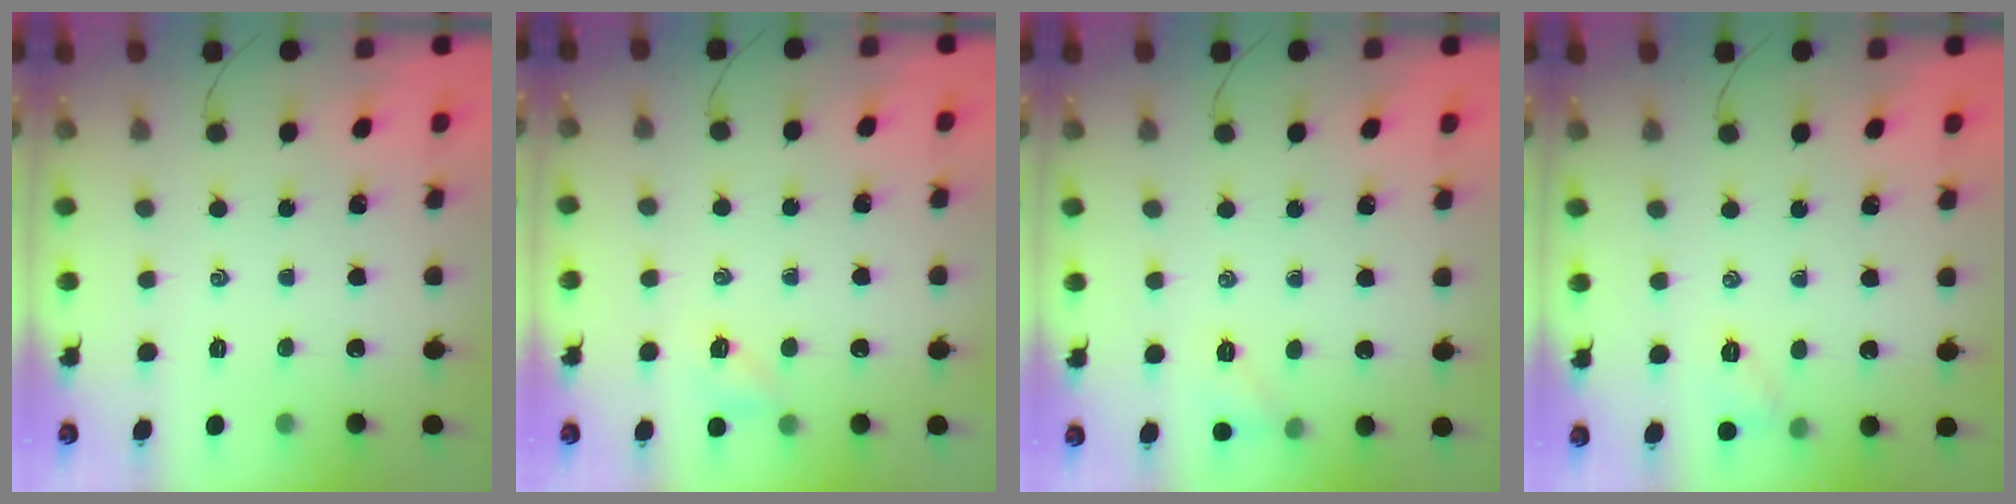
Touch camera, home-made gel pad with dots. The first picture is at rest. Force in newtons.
{"total": 3.7, "press": 3.5, "slide": 1.3}
{"total": 5.9, "press": 5.7, "slide": 1.5}
{"total": 5.9, "press": 5.7, "slide": 1.3}